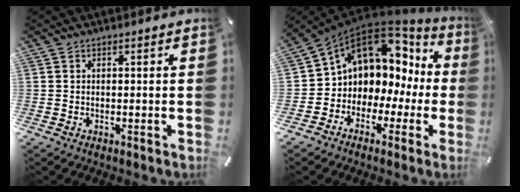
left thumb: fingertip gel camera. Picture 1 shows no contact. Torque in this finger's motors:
{"motor_torque": [0.28, 2.52, 1.52, 1.24, 0.27]}